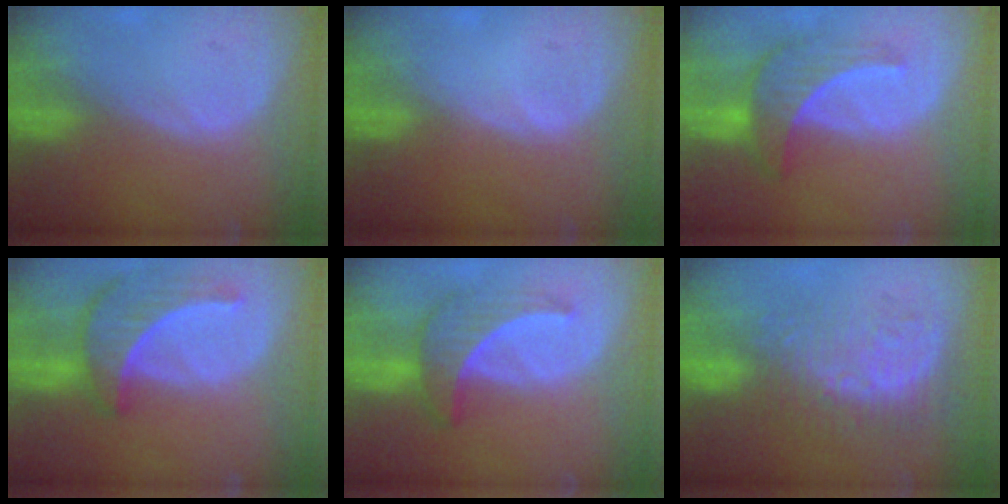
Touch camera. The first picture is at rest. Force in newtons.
{"total": 0.0}
{"total": 7.2, "press": 6.7, "slide": 2.8}
{"total": 7.6, "press": 7.3, "slide": 1.9}
{"total": 6.4, "press": 6.1, "slide": 1.9}
{"total": 10.0, "press": 8.7, "slide": 5.0}